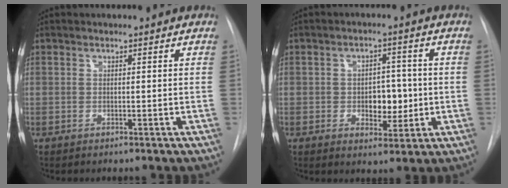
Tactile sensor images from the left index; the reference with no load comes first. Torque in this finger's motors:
{"motor_torque": [0.15, 0.01, 0.12, 0.02]}